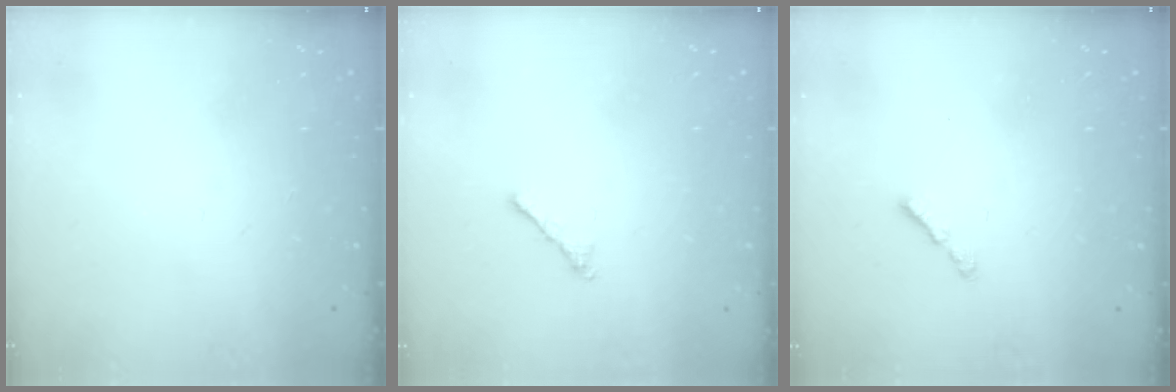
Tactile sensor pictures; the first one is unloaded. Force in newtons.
{"total": 1.0, "press": 0.9, "slide": 0.4}
{"total": 1.0, "press": 0.9, "slide": 0.5}